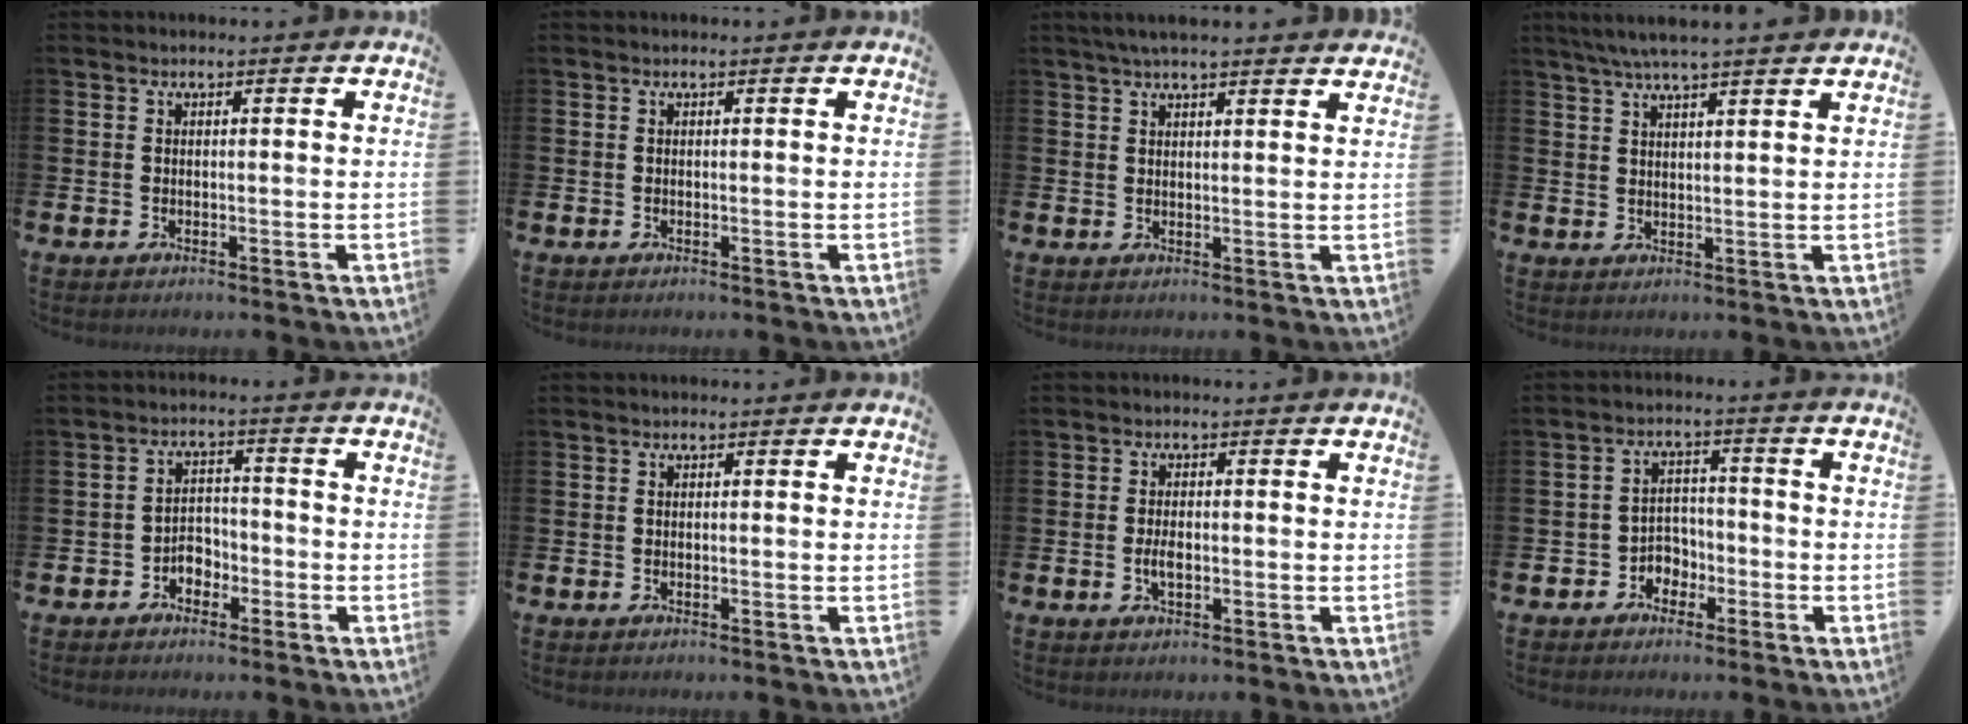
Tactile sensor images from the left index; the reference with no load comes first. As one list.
[{"total": 0.0}, {"total": 3.5, "force": [3.2, 0.1, 1.3], "torque": [-0.033, -0.005, 0.058]}, {"total": 5.0, "force": [4.5, 0.0, 2.2], "torque": [-0.052, -0.006, 0.082]}, {"total": 2.9, "force": [-1.9, 2.0, 0.9], "torque": [-0.024, 0.006, -0.042]}, {"total": 0.0}, {"total": 2.4, "force": [-0.3, 1.0, 2.1], "torque": [-0.031, -0.003, -0.008]}, {"total": 3.1, "force": [-2.0, 2.4, 0.5], "torque": [-0.020, 0.001, -0.048]}]